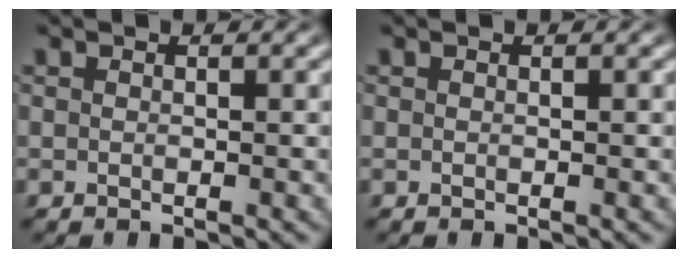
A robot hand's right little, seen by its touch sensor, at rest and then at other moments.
{"total": 0.0}